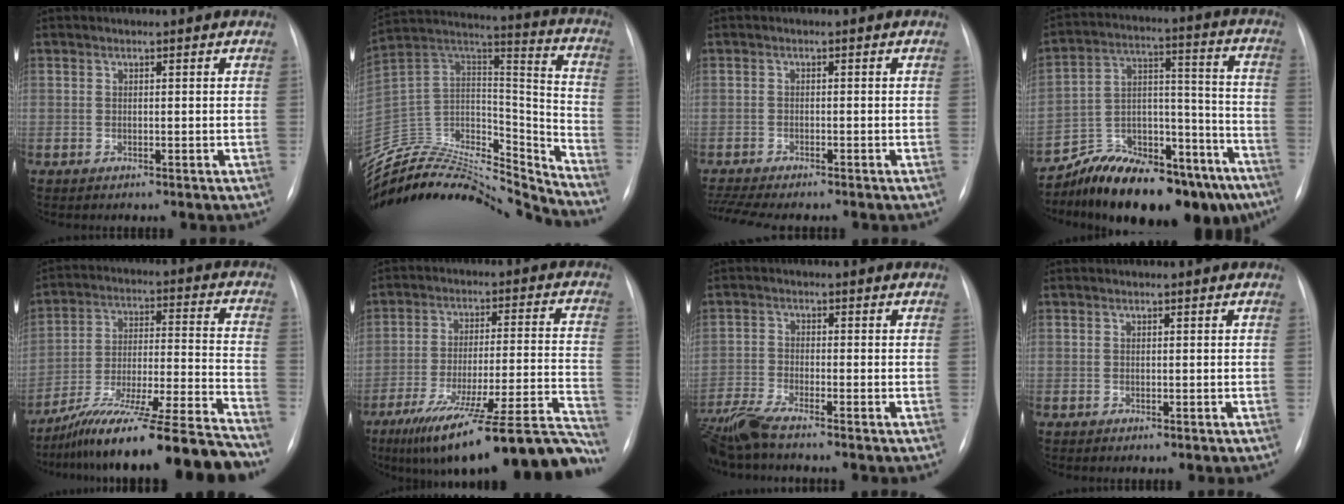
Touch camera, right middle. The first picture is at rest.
{"total": 28.1, "force": [-27.0, 4.3, 6.3], "torque": [-0.136, 0.026, -0.434]}
{"total": 7.5, "force": [-6.5, 1.0, 3.5], "torque": [-0.059, -0.005, -0.102]}
{"total": 22.1, "force": [-17.6, 7.6, 11.1], "torque": [-0.119, 0.056, -0.268]}
{"total": 20.6, "force": [-17.7, -1.4, 10.4], "torque": [-0.149, -0.001, -0.296]}
{"total": 25.6, "force": [-20.8, 1.3, 14.8], "torque": [-0.146, 0.001, -0.307]}
{"total": 6.5, "force": [-5.6, -0.2, 3.2], "torque": [-0.070, -0.022, -0.107]}
{"total": 0.0}